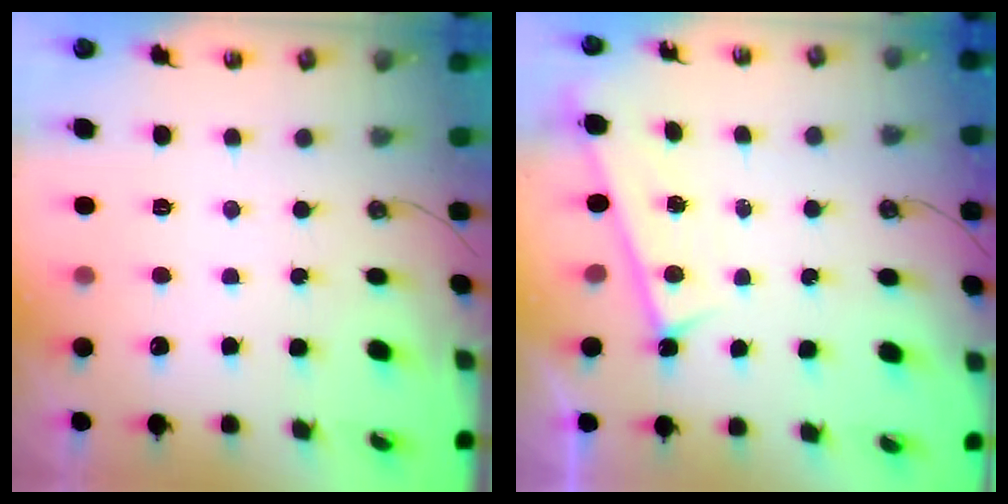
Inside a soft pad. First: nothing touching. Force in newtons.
{"total": 1.4, "press": 1.1, "slide": 0.7}